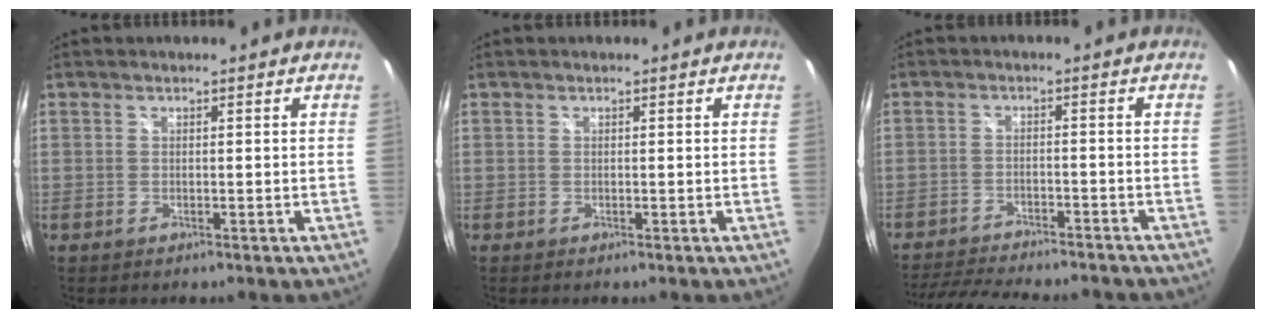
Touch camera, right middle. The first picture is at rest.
{"total": 0.0}
{"total": 15.0, "force": [-13.2, 3.0, 6.3], "torque": [-0.131, -0.026, -0.193]}